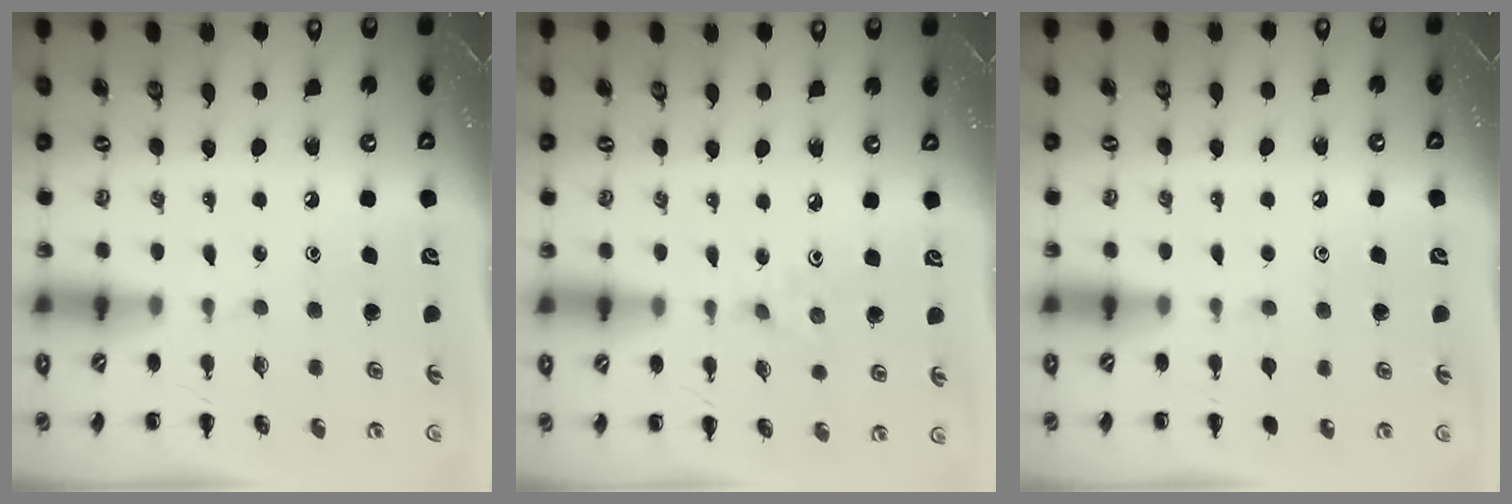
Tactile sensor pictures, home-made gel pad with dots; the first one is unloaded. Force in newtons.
{"total": 2.5, "press": 2.3, "slide": 0.9}
{"total": 1.5, "press": 1.3, "slide": 0.7}